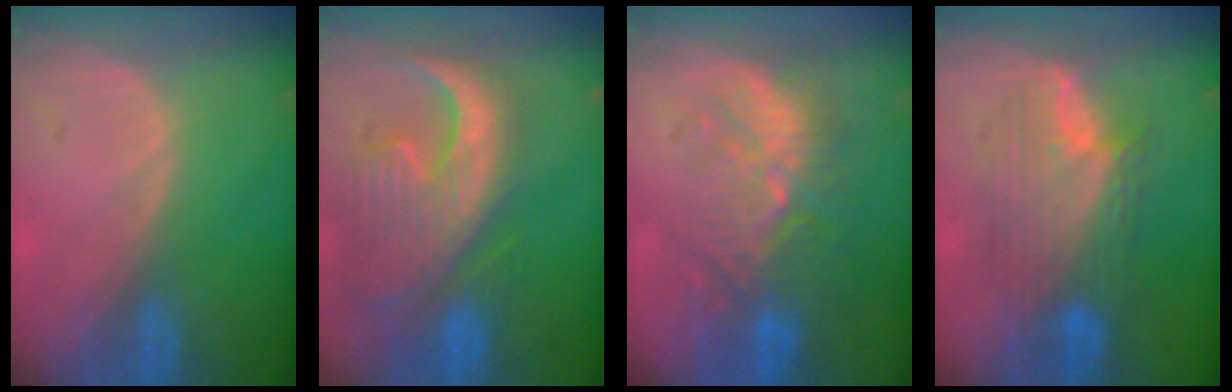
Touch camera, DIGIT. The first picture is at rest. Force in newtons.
{"total": 13.5, "press": 11.6, "slide": 6.9}
{"total": 10.5, "press": 9.6, "slide": 4.1}
{"total": 8.6, "press": 8.6, "slide": 0.3}